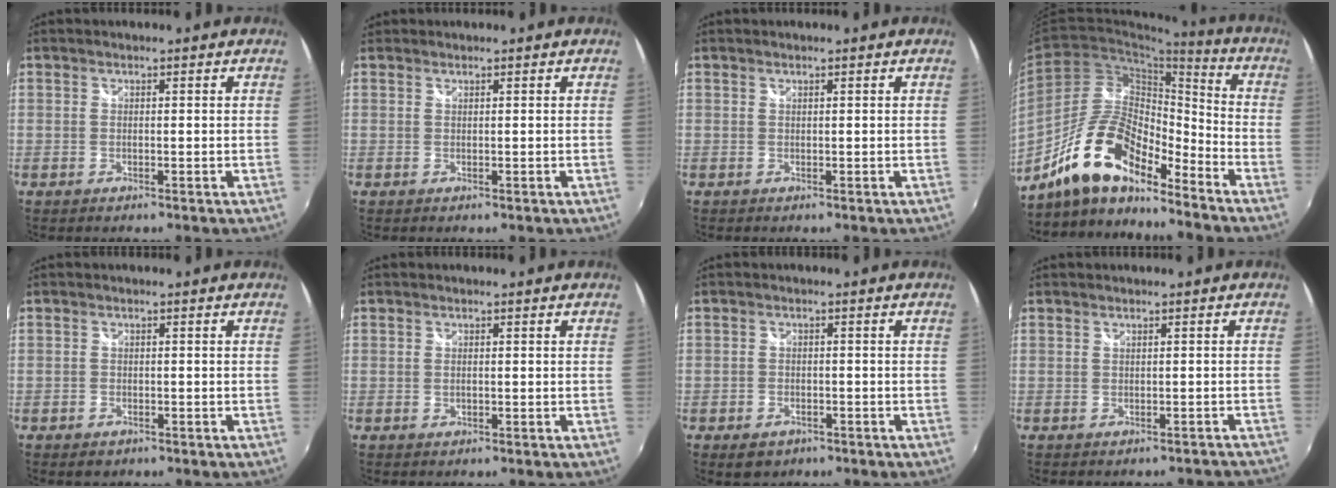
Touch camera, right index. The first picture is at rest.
{"total": 0.5, "force": [0.3, 0.4, -0.1], "torque": [0.002, 0.001, 0.004]}
{"total": 0.0}
{"total": 16.2, "force": [-12.3, 5.1, 9.2], "torque": [-0.179, 0.004, -0.230]}
{"total": 1.9, "force": [-1.2, 1.4, 0.6], "torque": [-0.016, -0.004, -0.017]}
{"total": 0.8, "force": [-0.1, 0.5, 0.6], "torque": [-0.013, -0.001, -0.002]}
{"total": 4.1, "force": [-2.5, 2.8, 1.5], "torque": [-0.042, -0.005, -0.035]}
{"total": 4.2, "force": [-3.9, 1.2, 0.7], "torque": [-0.002, 0.005, -0.033]}